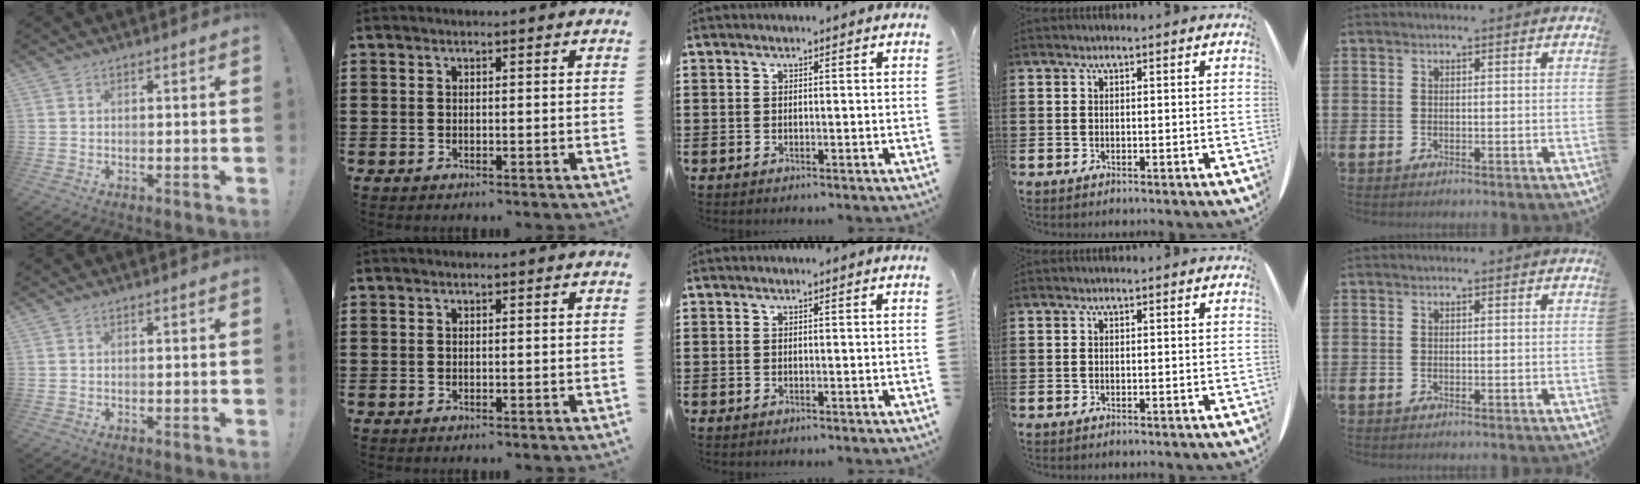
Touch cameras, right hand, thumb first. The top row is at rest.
{}